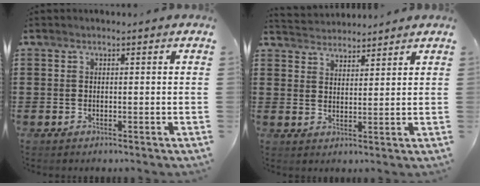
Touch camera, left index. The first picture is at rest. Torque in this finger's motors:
{"motor_torque": [0.54, -1.24, -0.13, 0.01]}